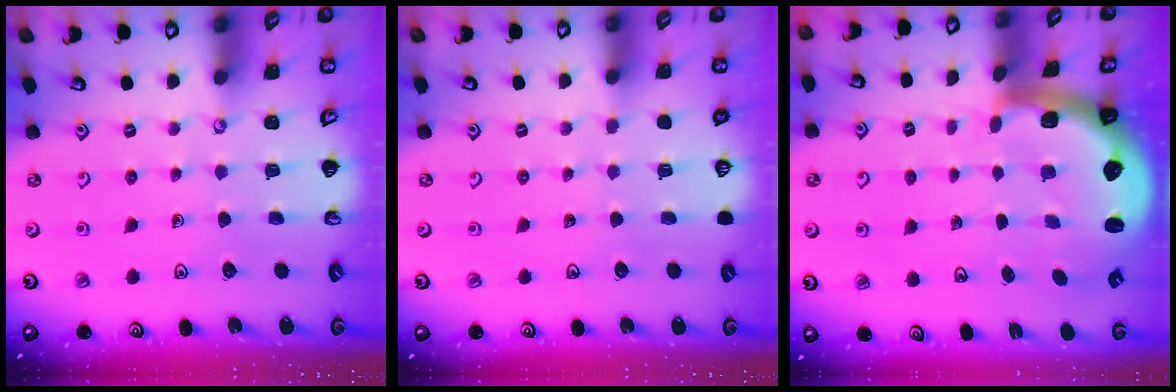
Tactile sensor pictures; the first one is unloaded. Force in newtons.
{"total": 0.0}
{"total": 2.9, "press": 2.6, "slide": 1.4}